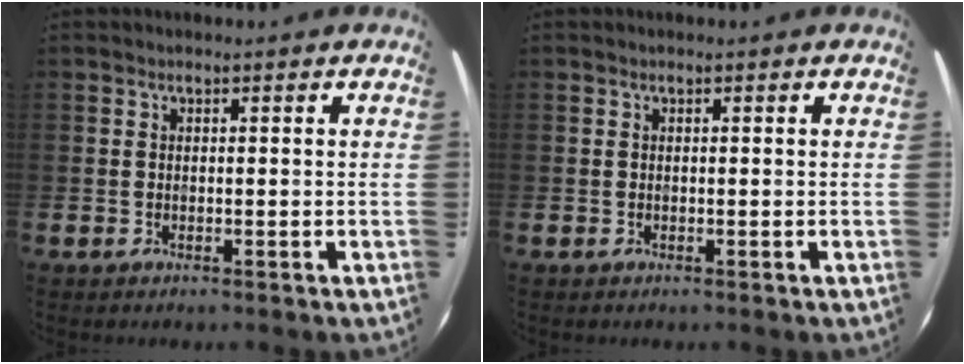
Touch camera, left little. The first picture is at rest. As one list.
[{"total": 0.0}]